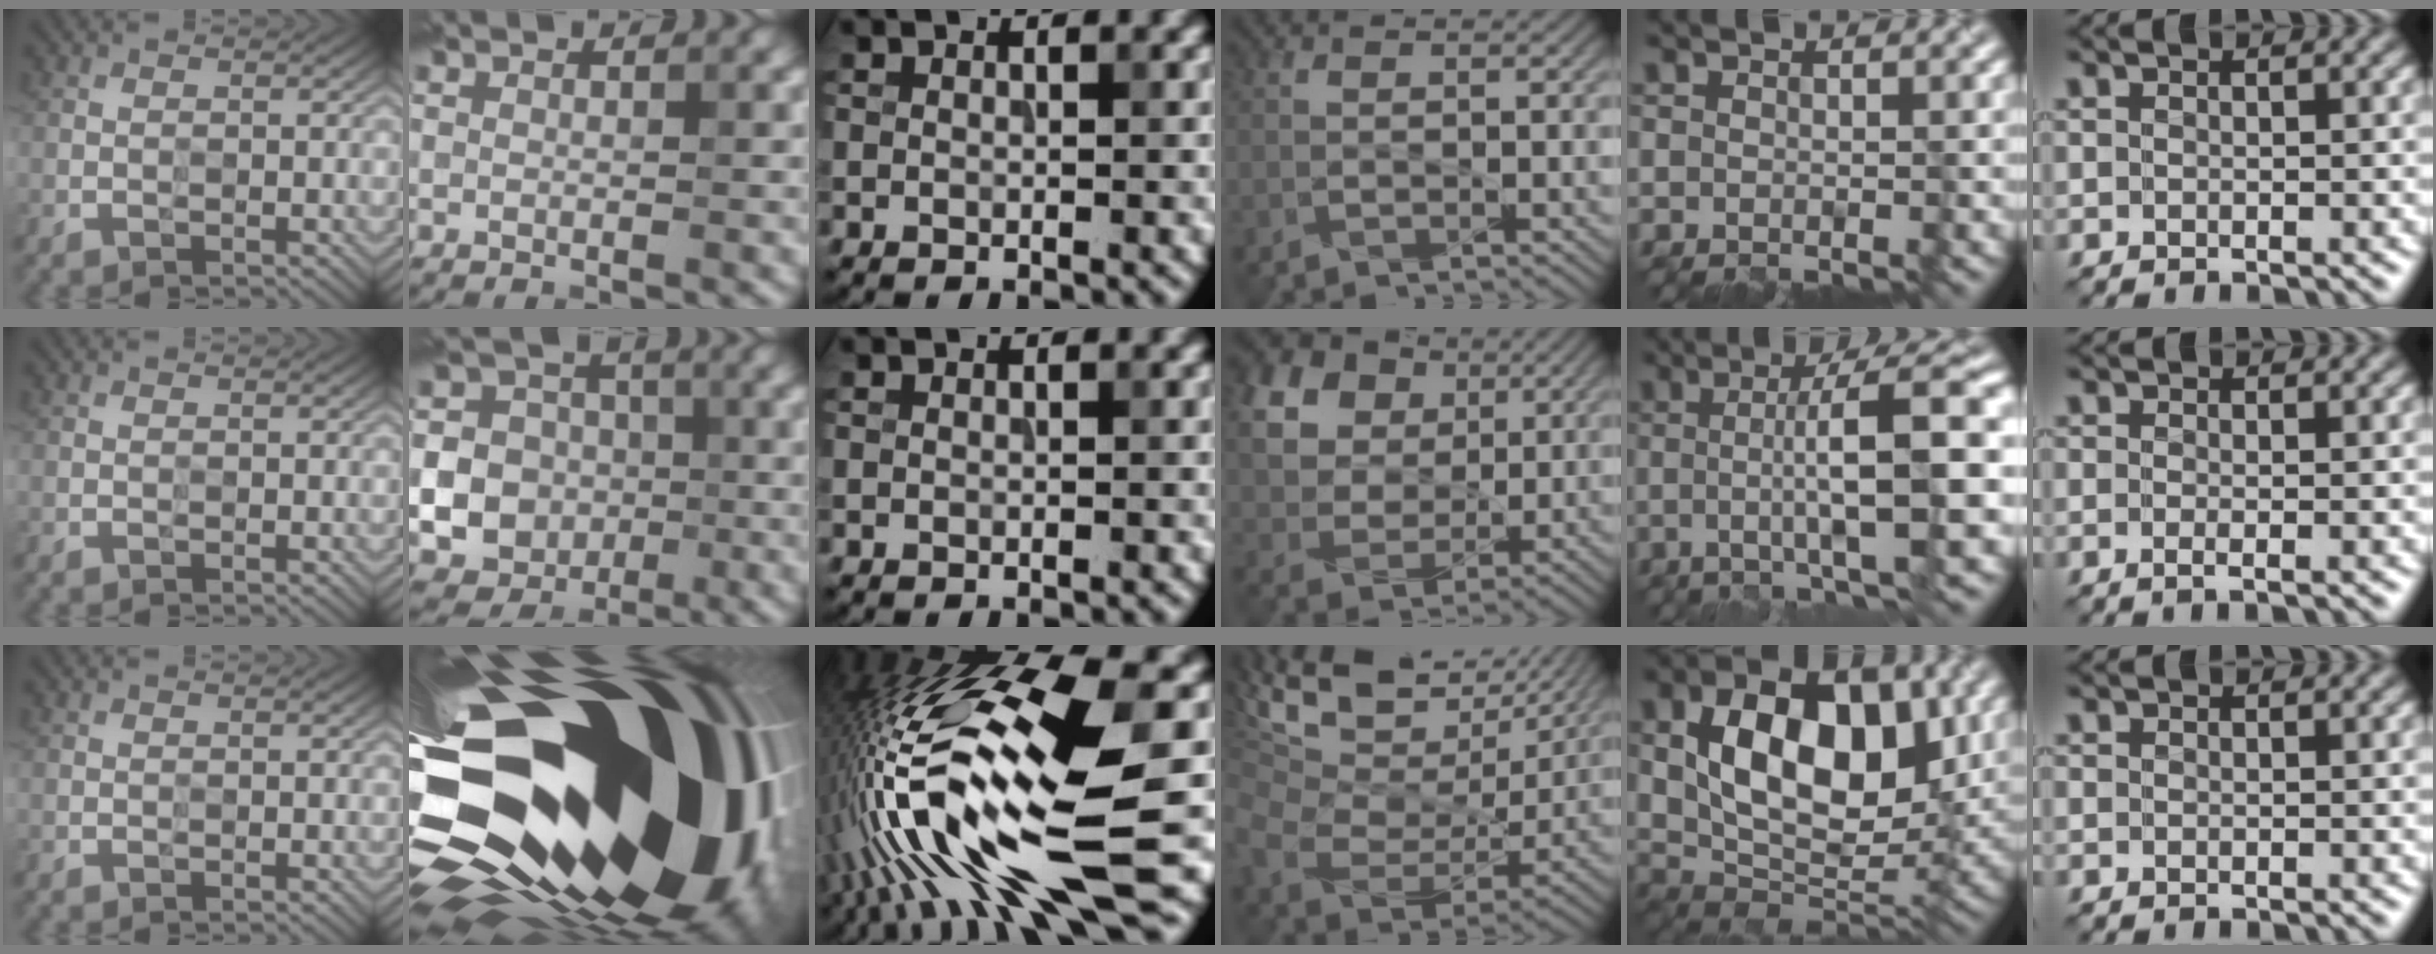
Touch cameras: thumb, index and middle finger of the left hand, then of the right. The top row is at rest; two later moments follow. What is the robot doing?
{"motion": "wipe", "object": "plastic plate"}